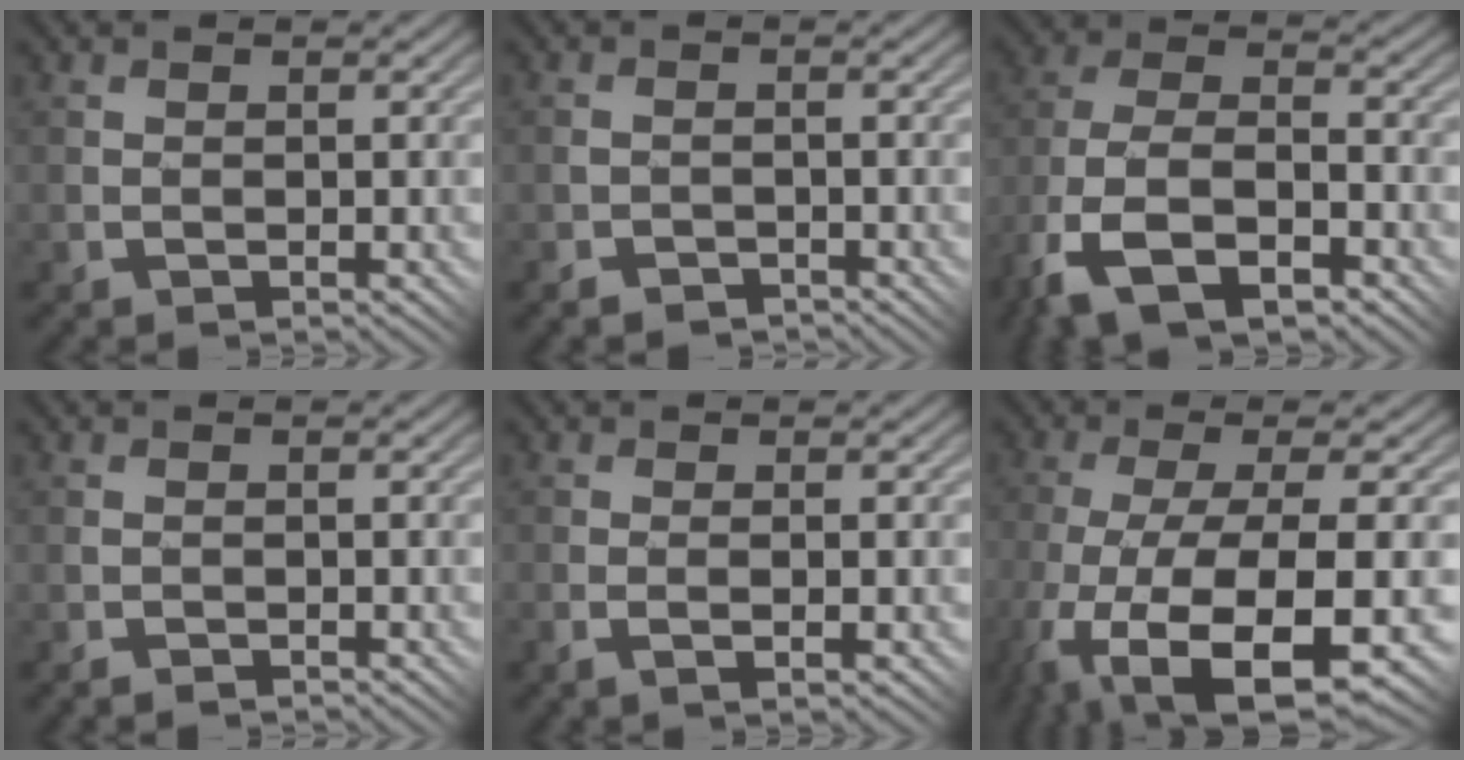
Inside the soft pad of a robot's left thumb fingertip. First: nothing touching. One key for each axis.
{"total": 1.6, "fx": -1.4, "fy": 0.6, "fz": 0.1, "tx": -0.004, "ty": 0.002, "tz": -0.034}
{"total": 12.4, "fx": -7.3, "fy": 5.7, "fz": 8.1, "tx": -0.190, "ty": -0.017, "tz": -0.149}
{"total": 0.6, "fx": -0.6, "fy": 0.1, "fz": 0.1, "tx": -0.002, "ty": 0.003, "tz": -0.017}
{"total": 1.6, "fx": -0.6, "fy": 0.1, "fz": 1.5, "tx": -0.025, "ty": 0.001, "tz": -0.008}
{"total": 14.3, "fx": -7.0, "fy": 4.5, "fz": 11.7, "tx": -0.254, "ty": -0.028, "tz": -0.103}